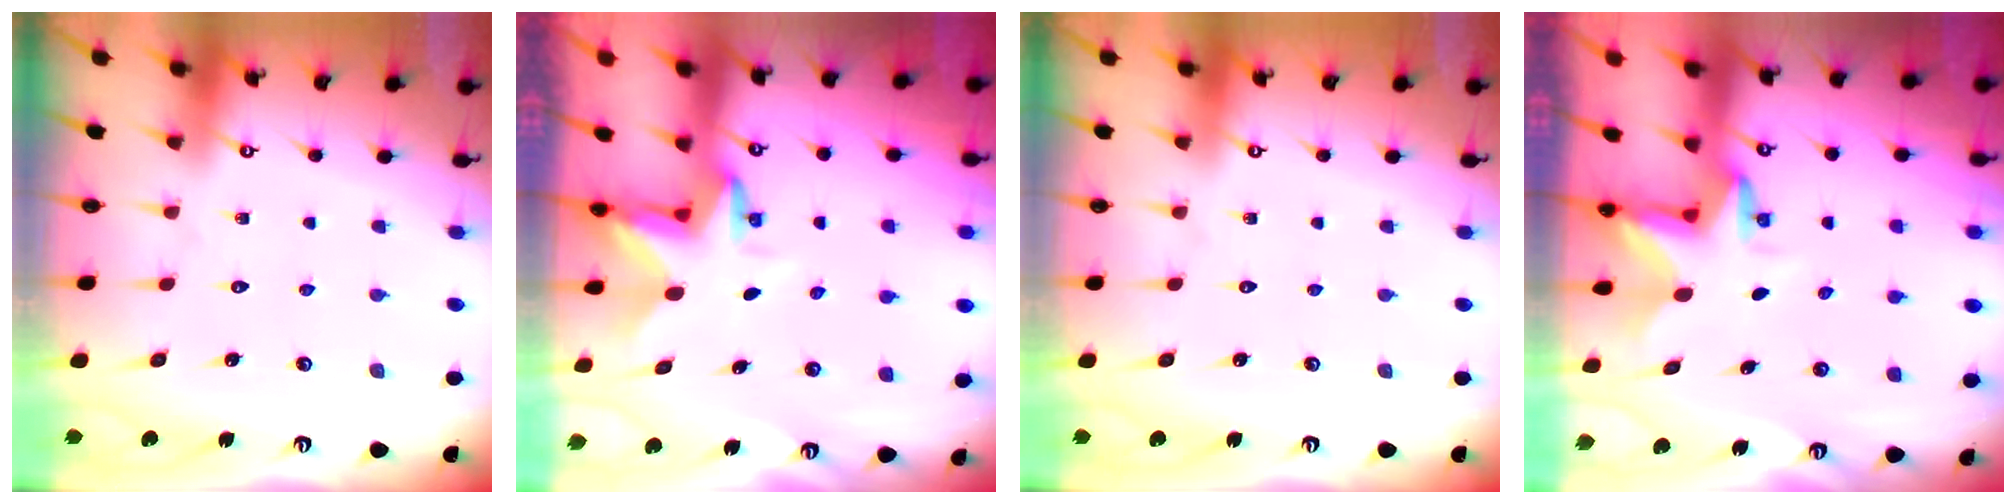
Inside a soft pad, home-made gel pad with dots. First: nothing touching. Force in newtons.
{"total": 2.9, "press": 2.9, "slide": 0.2}
{"total": 0.0}
{"total": 2.8, "press": 2.8, "slide": 0.2}